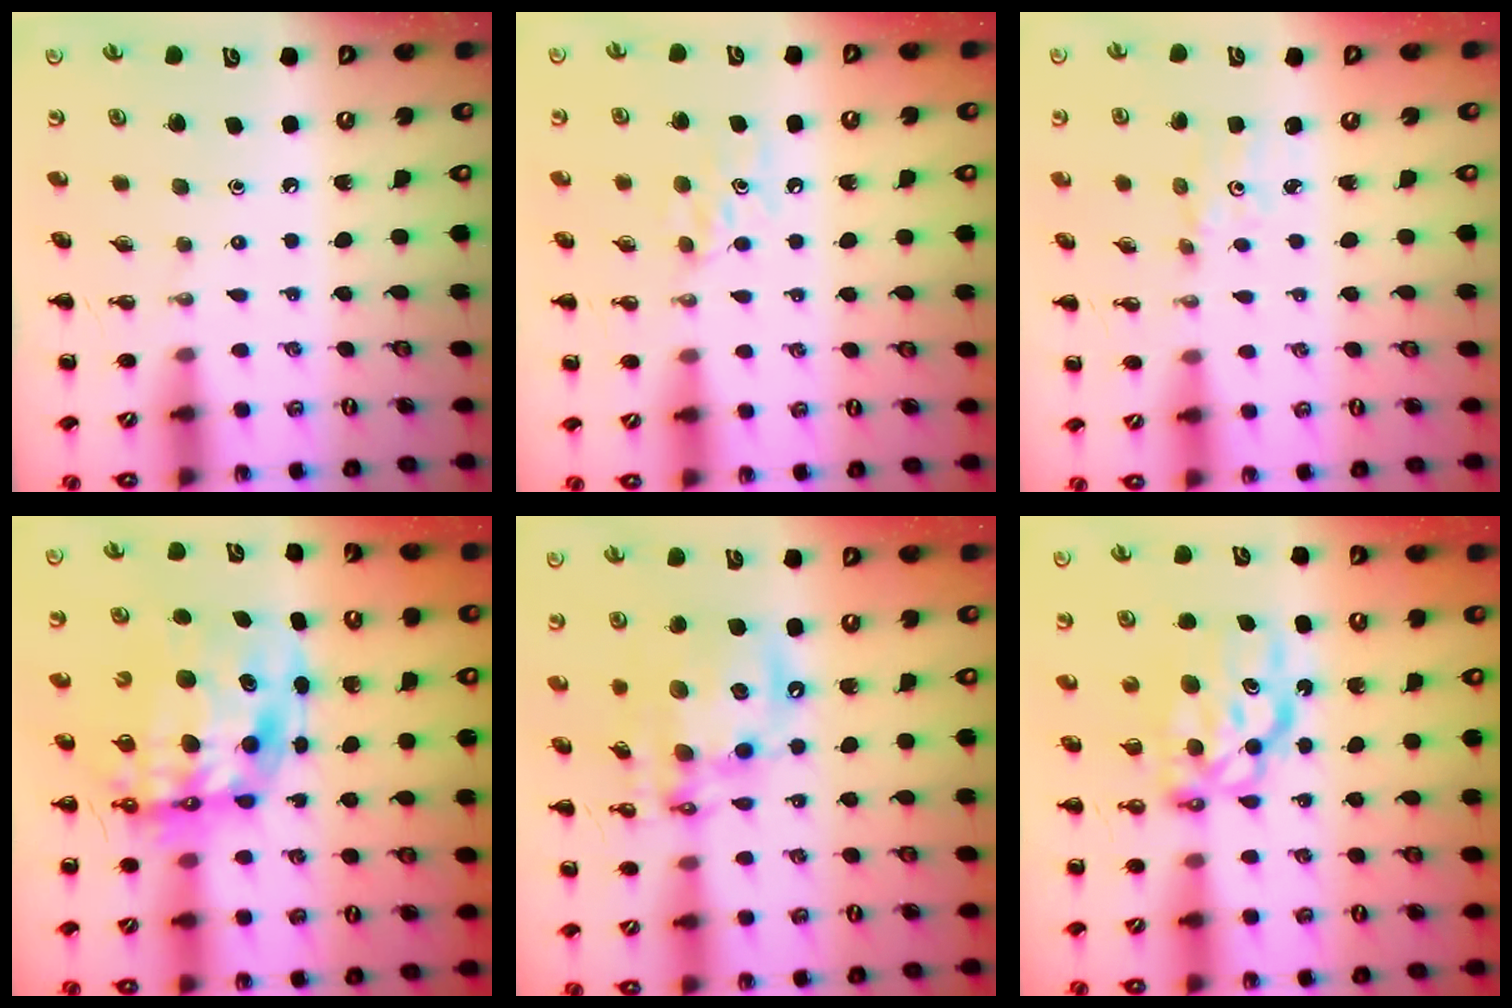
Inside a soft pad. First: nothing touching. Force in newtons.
{"total": 6.0, "press": 5.8, "slide": 1.5}
{"total": 1.5, "press": 1.4, "slide": 0.5}
{"total": 14.1, "press": 13.7, "slide": 3.2}
{"total": 16.3, "press": 16.0, "slide": 3.4}
{"total": 8.3, "press": 8.2, "slide": 1.6}